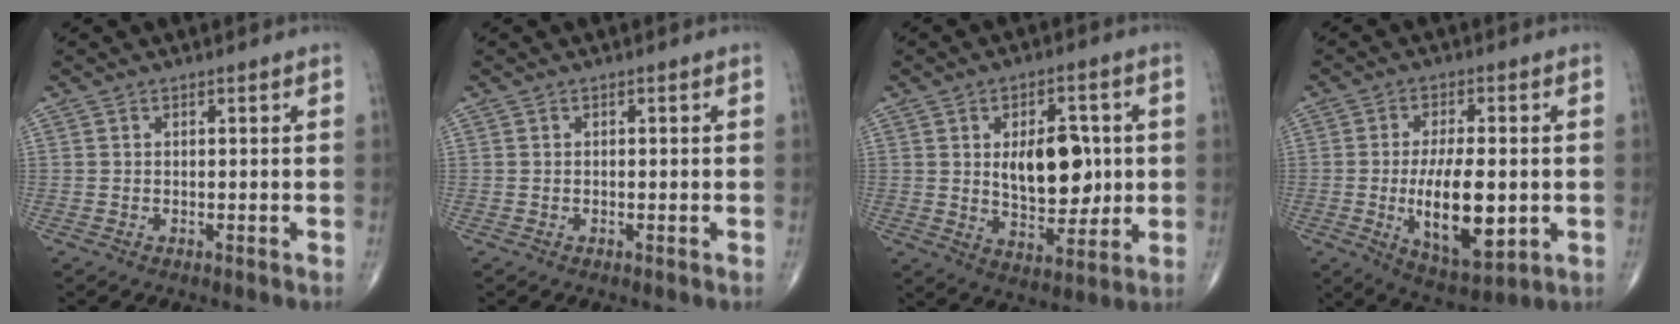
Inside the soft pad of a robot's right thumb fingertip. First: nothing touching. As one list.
[{"total": 0.0}, {"total": 13.0, "force": [1.5, 7.3, 10.6], "torque": [-0.119, -0.013, 0.032]}, {"total": 14.1, "force": [-1.8, 6.0, 12.7], "torque": [-0.197, -0.012, -0.020]}]